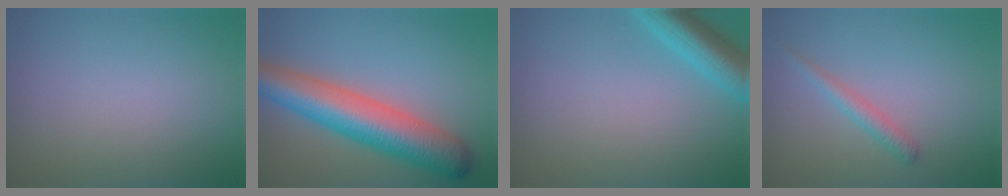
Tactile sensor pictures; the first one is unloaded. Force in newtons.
{"total": 9.1, "press": 9.1, "slide": 0.3}
{"total": 4.9, "press": 4.9, "slide": 0.3}
{"total": 1.6, "press": 1.6, "slide": 0.1}